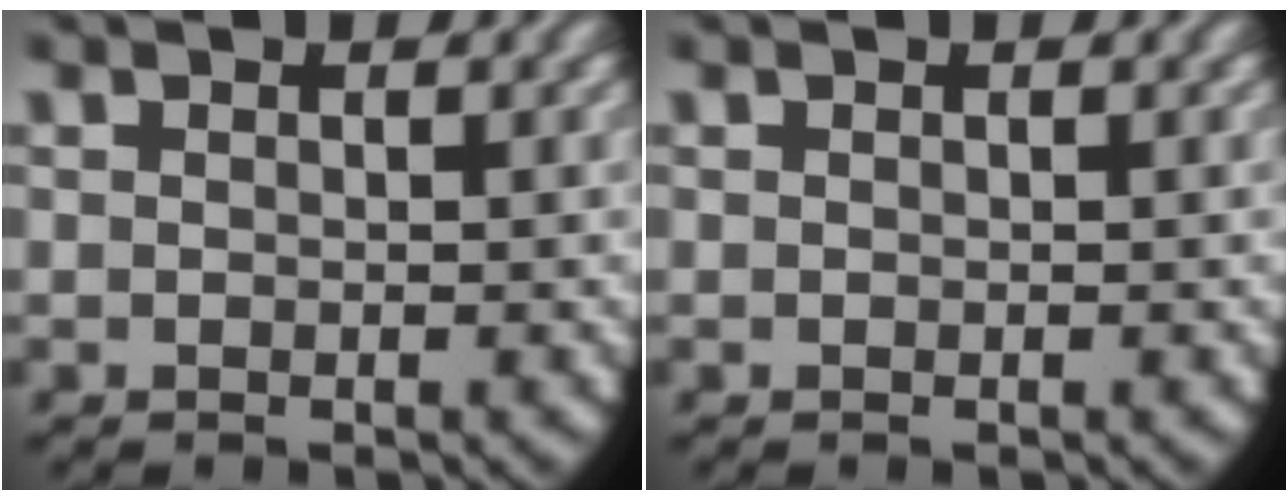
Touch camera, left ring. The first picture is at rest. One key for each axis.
{"total": 0.0}